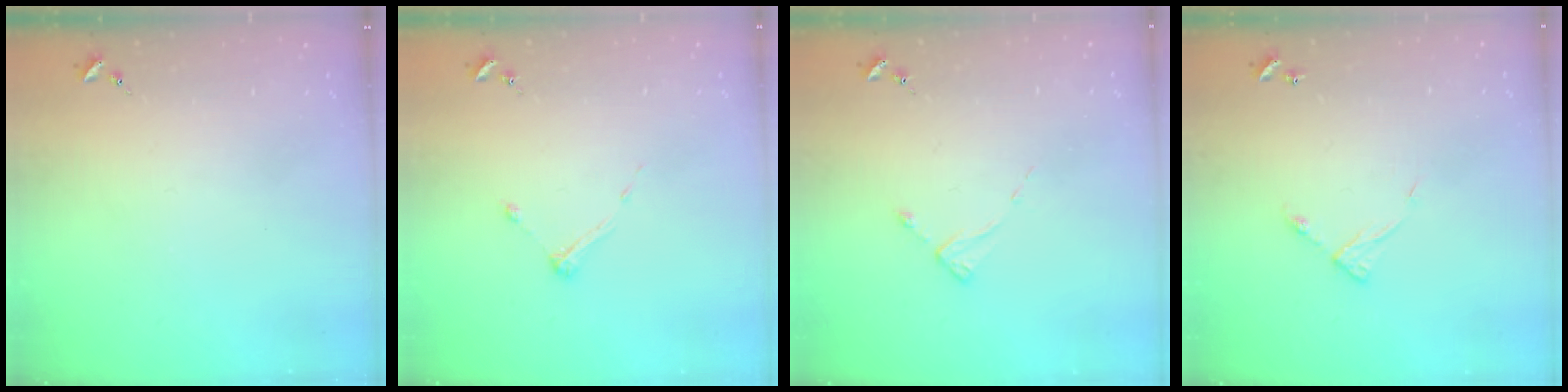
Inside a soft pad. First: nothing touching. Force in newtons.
{"total": 3.9, "press": 3.8, "slide": 0.4}
{"total": 2.6, "press": 2.6, "slide": 0.2}
{"total": 5.8, "press": 5.7, "slide": 0.6}